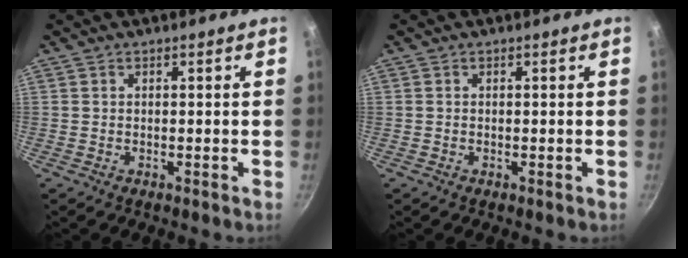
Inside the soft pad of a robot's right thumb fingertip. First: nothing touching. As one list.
[{"total": 0.0}]